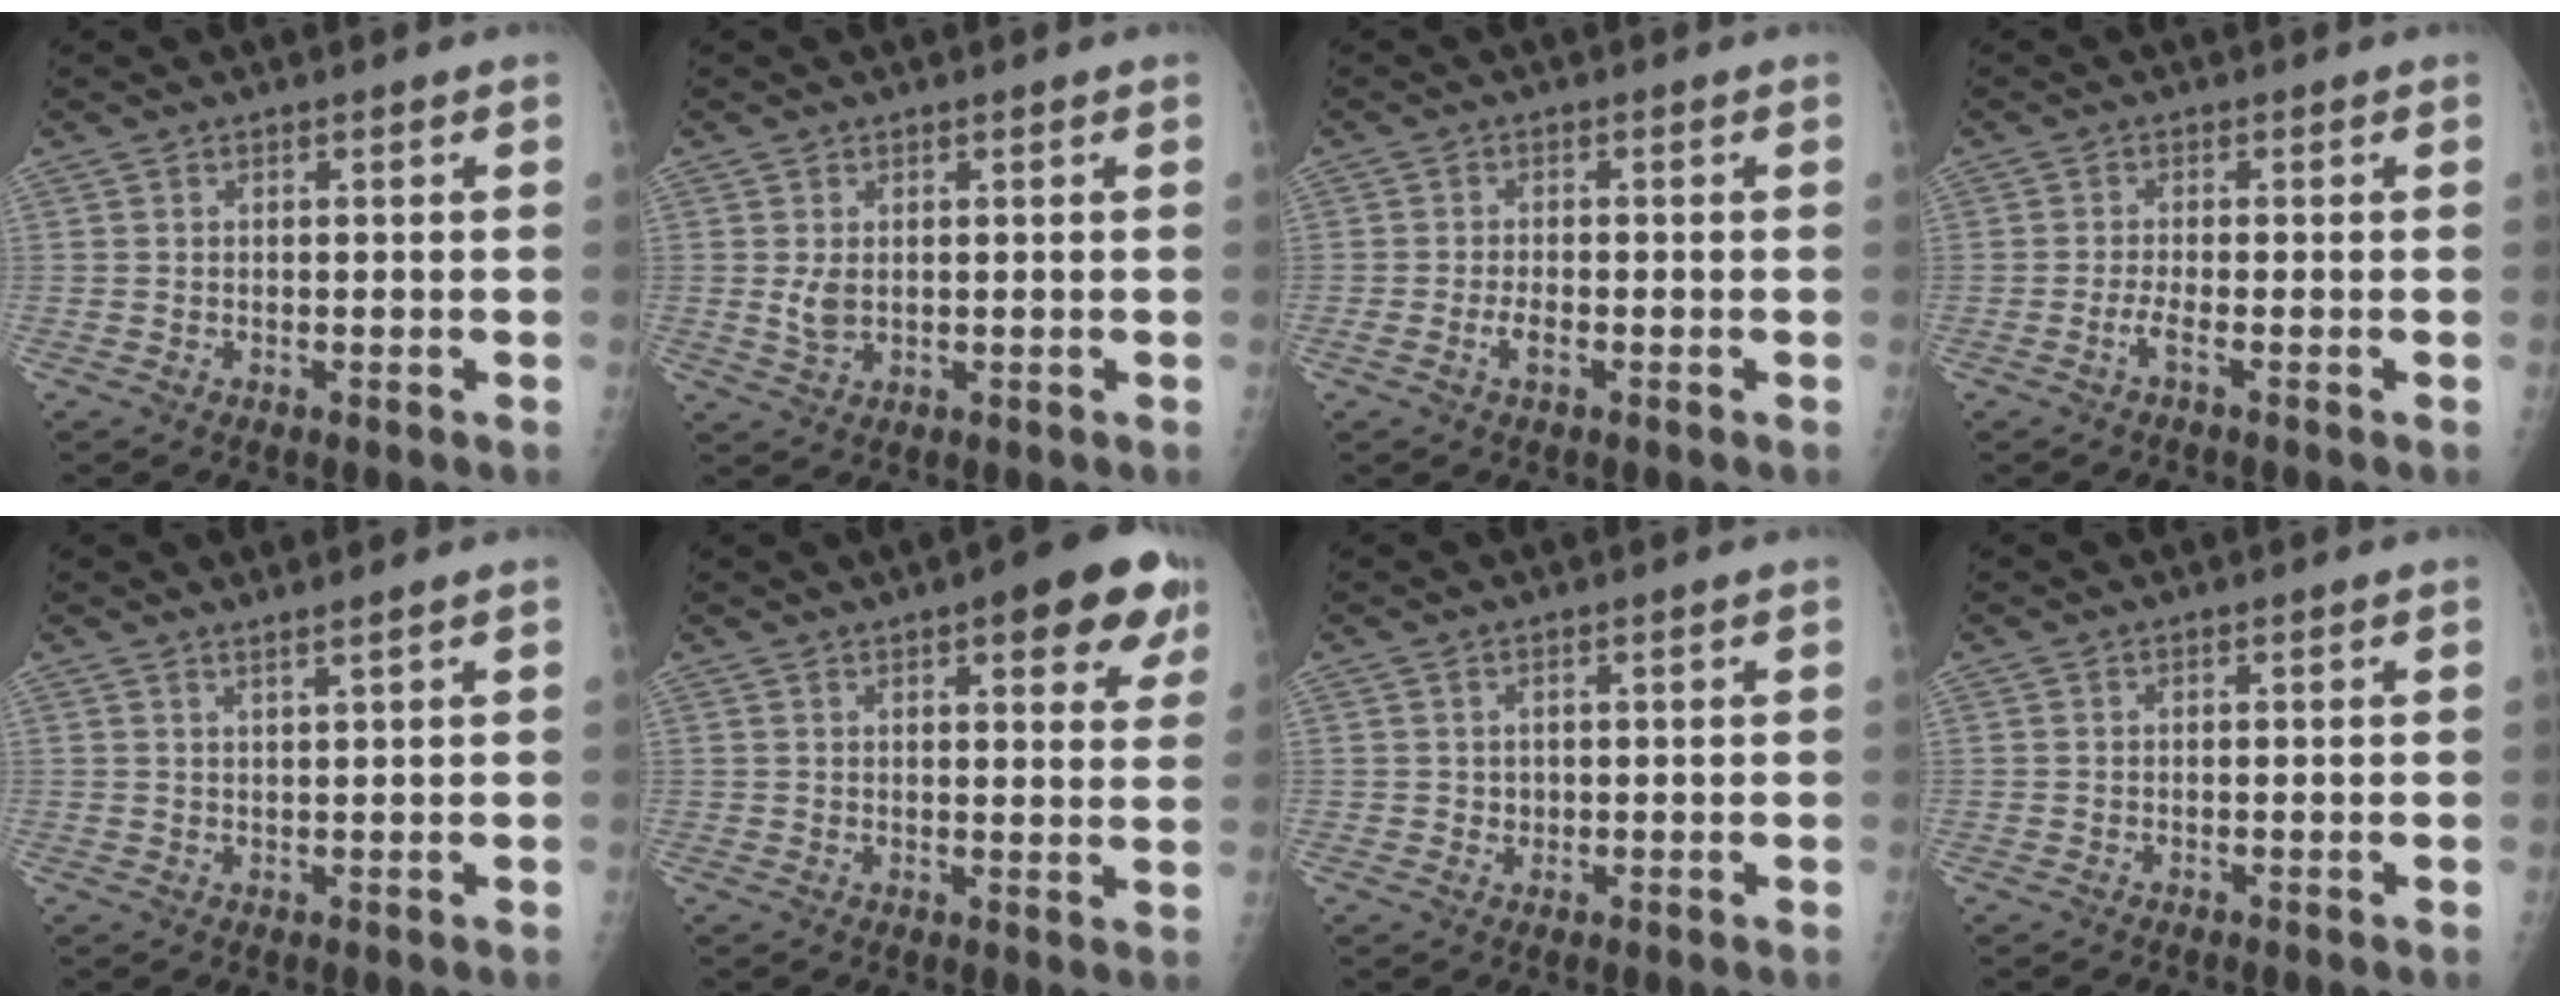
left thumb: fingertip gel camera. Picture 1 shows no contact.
{"total": 2.8, "force": [0.3, 1.8, 2.2], "torque": [-0.040, -0.008, 0.010]}
{"total": 2.3, "force": [-1.2, 1.0, 1.7], "torque": [-0.040, 0.007, -0.023]}
{"total": 1.8, "force": [-1.1, -0.1, 1.4], "torque": [-0.037, -0.001, -0.028]}
{"total": 1.6, "force": [1.3, -0.7, 0.6], "torque": [-0.014, -0.013, 0.027]}
{"total": 11.2, "force": [6.0, 3.9, 8.6], "torque": [-0.067, -0.018, 0.067]}
{"total": 0.9, "force": [0.2, 0.9, 0.1], "torque": [0.007, 0.000, 0.004]}
{"total": 0.0}